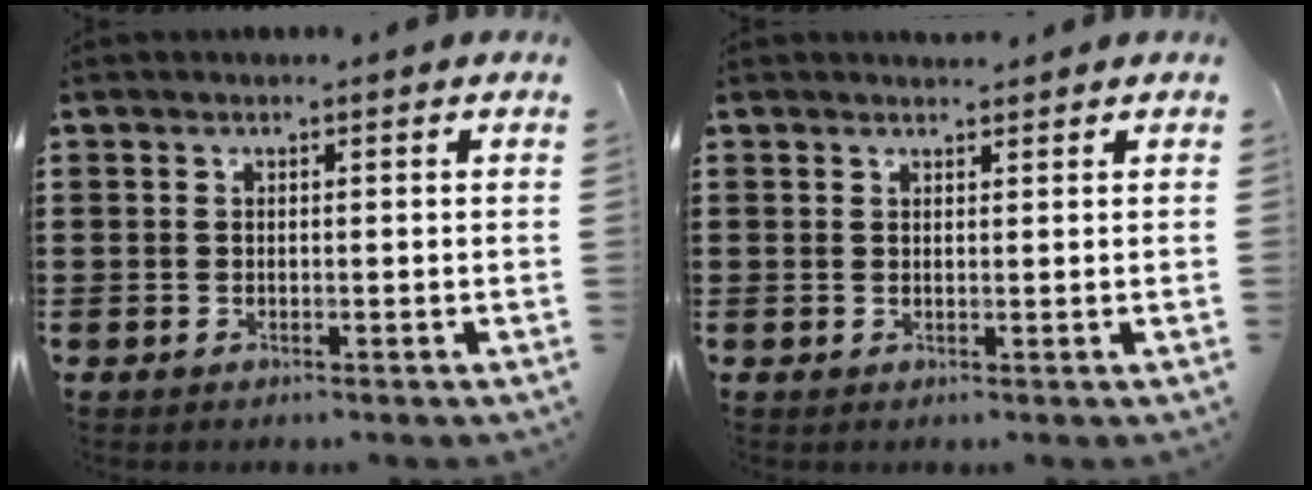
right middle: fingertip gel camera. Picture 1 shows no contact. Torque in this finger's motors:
{"motor_torque": [0.00, 0.00, 0.00, 0.00]}